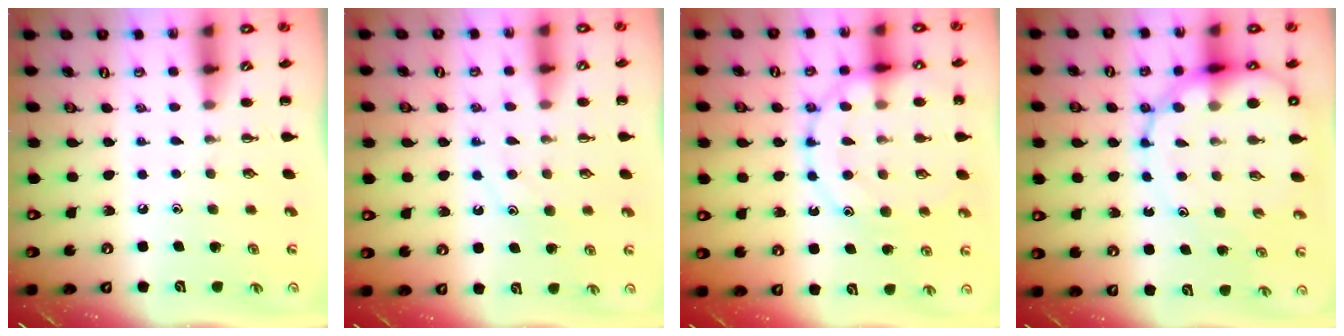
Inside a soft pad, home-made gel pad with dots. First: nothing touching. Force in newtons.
{"total": 11.3, "press": 11.2, "slide": 1.0}
{"total": 15.9, "press": 15.8, "slide": 1.6}
{"total": 16.0, "press": 15.6, "slide": 3.4}